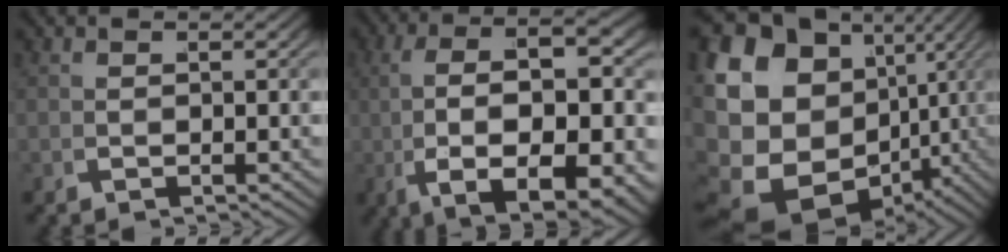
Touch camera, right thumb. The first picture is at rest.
{"total": 12.7, "force": [-1.6, 5.9, 11.2], "torque": [-0.210, -0.036, 0.002]}
{"total": 22.4, "force": [-1.1, 17.4, 14.0], "torque": [-0.292, -0.066, 0.004]}